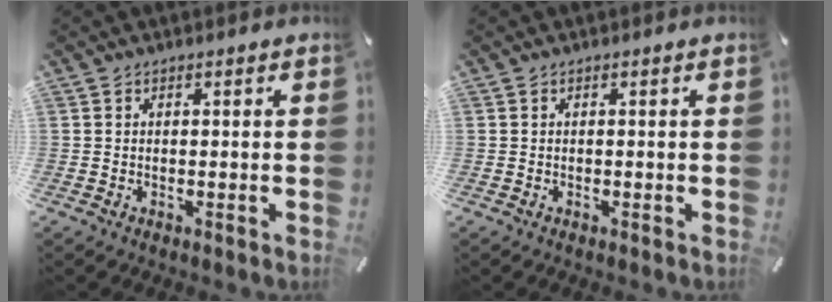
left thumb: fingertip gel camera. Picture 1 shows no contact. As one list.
[{"total": 0.0}]